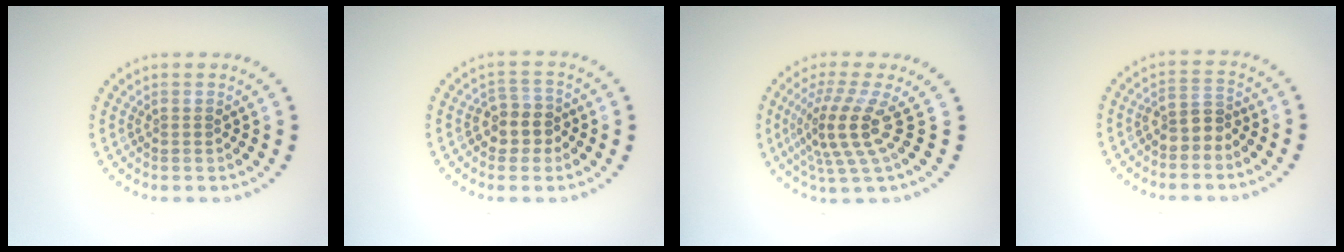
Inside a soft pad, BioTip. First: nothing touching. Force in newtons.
{"total": 2.7, "press": 2.4, "slide": 1.1}
{"total": 4.4, "press": 3.0, "slide": 3.2}
{"total": 2.1, "press": 1.8, "slide": 1.0}